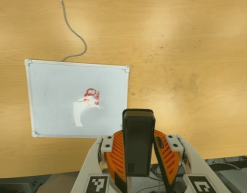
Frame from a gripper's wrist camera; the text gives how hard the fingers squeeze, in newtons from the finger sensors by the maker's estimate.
{"total": 6.2, "left": 4.7, "right": 7.7}